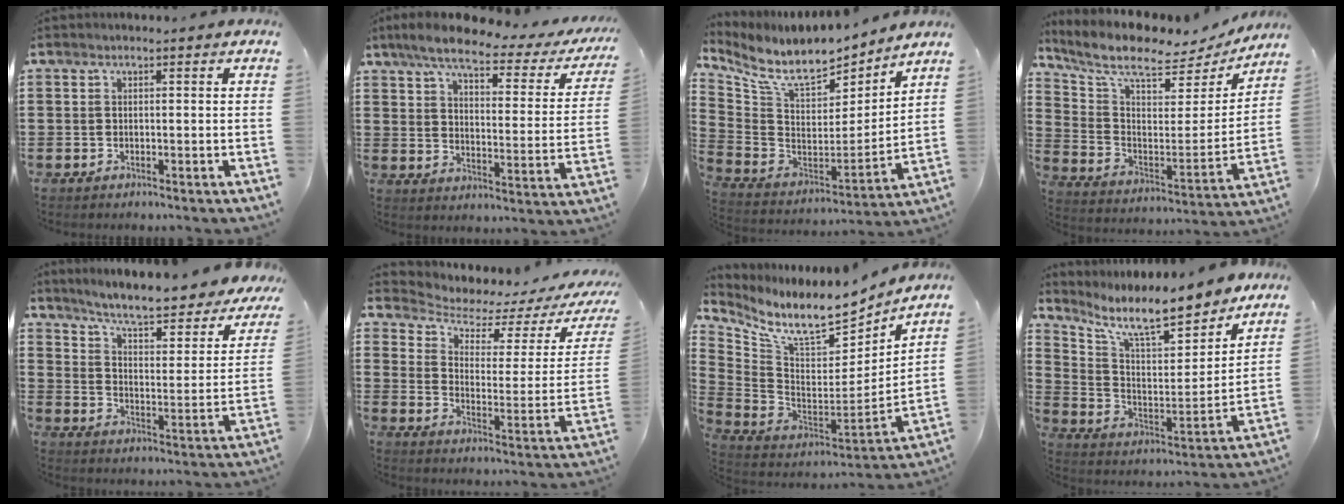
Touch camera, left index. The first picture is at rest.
{"total": 7.0, "force": [5.5, 1.2, 4.1], "torque": [-0.097, -0.024, 0.091]}
{"total": 9.4, "force": [7.8, 3.0, 4.4], "torque": [-0.114, -0.058, 0.135]}
{"total": 8.6, "force": [7.2, 2.1, 4.2], "torque": [-0.117, -0.053, 0.123]}
{"total": 6.4, "force": [5.7, 0.2, 2.8], "torque": [-0.078, -0.042, 0.092]}
{"total": 3.5, "force": [2.8, 1.4, 1.5], "torque": [-0.051, -0.021, 0.041]}
{"total": 9.4, "force": [7.8, 2.1, 4.9], "torque": [-0.122, -0.068, 0.132]}
{"total": 11.1, "force": [9.2, 2.7, 5.6], "torque": [-0.131, -0.063, 0.157]}